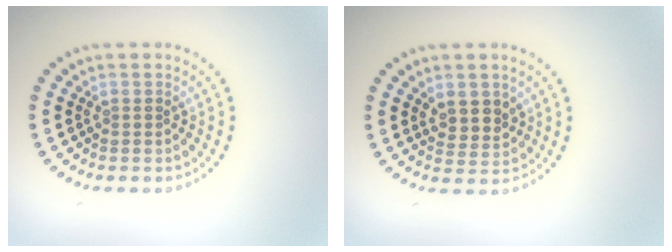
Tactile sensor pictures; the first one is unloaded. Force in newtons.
{"total": 2.4, "press": 2.2, "slide": 1.0}